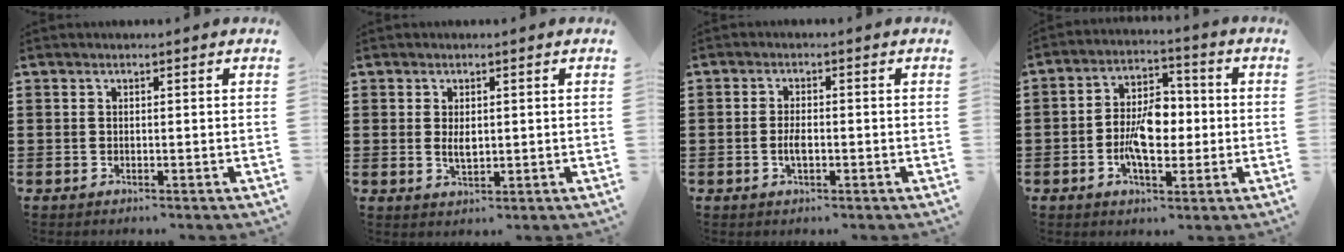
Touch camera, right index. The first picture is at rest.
{"total": 2.4, "force": [0.2, 1.0, 2.1], "torque": [-0.043, 0.002, 0.004]}
{"total": 2.7, "force": [-0.6, 1.0, 2.4], "torque": [-0.052, -0.003, -0.013]}
{"total": 7.6, "force": [-1.1, 4.2, 6.2], "torque": [-0.125, 0.003, -0.027]}